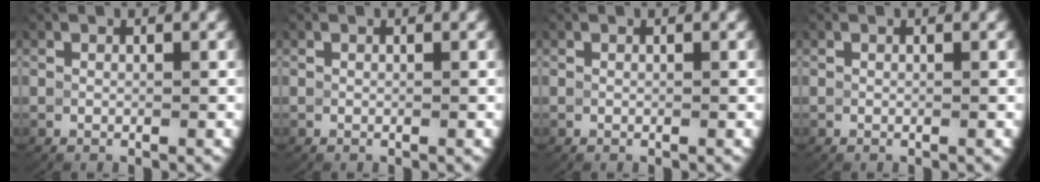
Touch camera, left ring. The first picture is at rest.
{"total": 0.0}
{"total": 0.0}
{"total": 0.0}